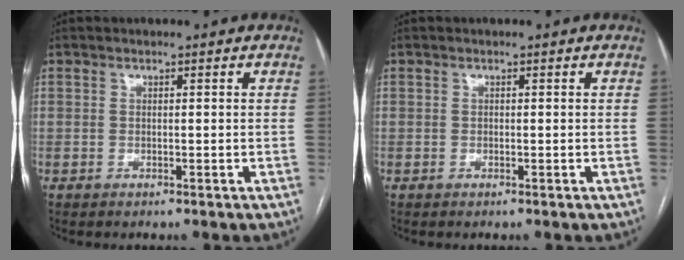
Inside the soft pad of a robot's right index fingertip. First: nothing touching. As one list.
[{"total": 0.0}]